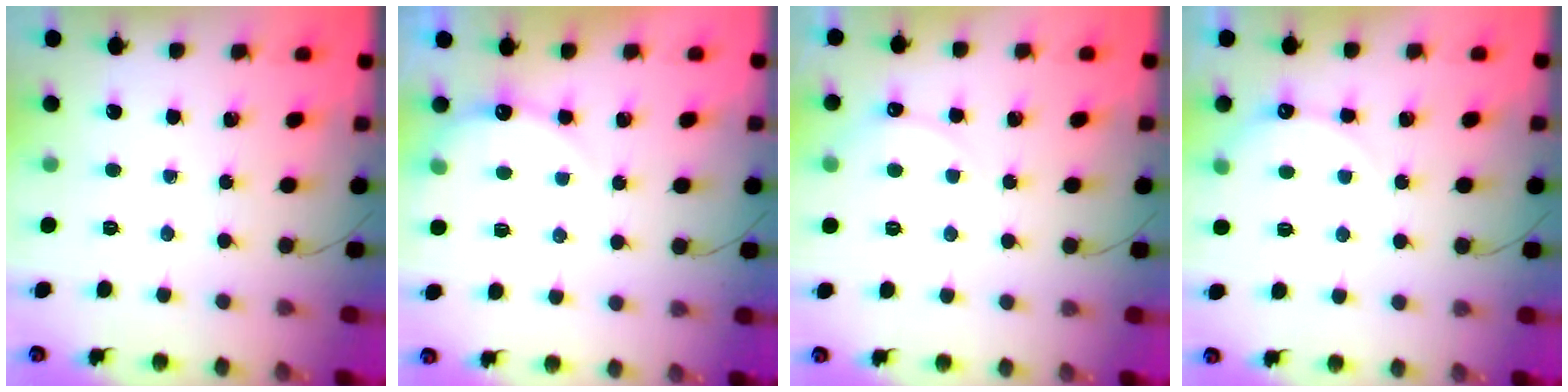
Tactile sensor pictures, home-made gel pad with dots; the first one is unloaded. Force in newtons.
{"total": 8.4, "press": 8.3, "slide": 0.9}
{"total": 7.6, "press": 7.5, "slide": 1.3}
{"total": 6.6, "press": 6.4, "slide": 1.4}